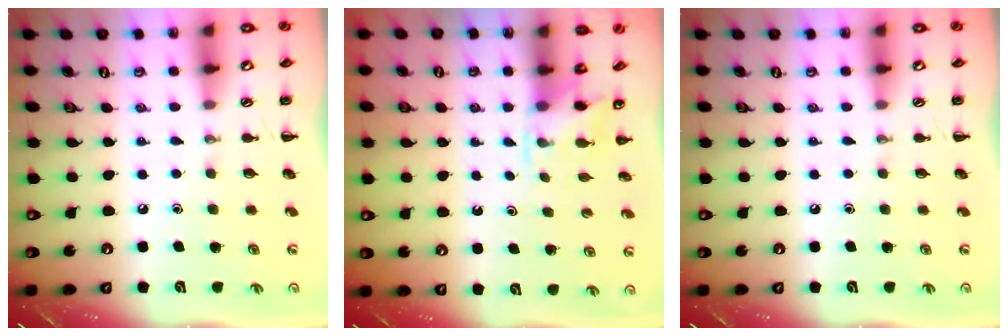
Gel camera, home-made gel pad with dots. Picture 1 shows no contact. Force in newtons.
{"total": 3.2, "press": 3.1, "slide": 0.7}
{"total": 0.0}